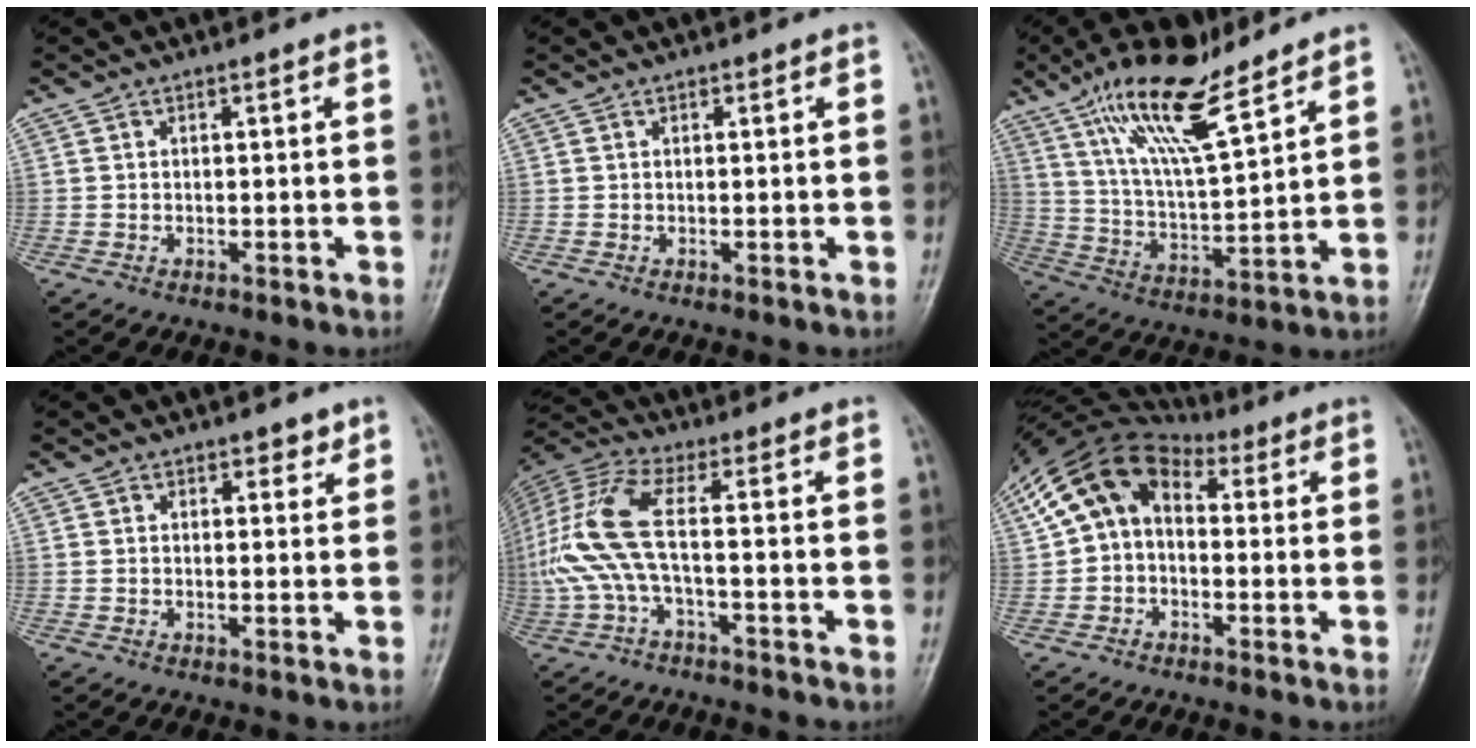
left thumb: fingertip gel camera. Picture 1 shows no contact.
{"total": 0.0}
{"total": 15.7, "force": [10.6, 4.1, 10.8], "torque": [-0.185, -0.047, 0.203]}
{"total": 2.3, "force": [1.6, 1.4, 0.8], "torque": [0.009, -0.008, 0.019]}
{"total": 11.5, "force": [-1.5, 2.9, 11.0], "torque": [-0.278, 0.040, -0.038]}
{"total": 12.9, "force": [2.5, 9.2, 8.8], "torque": [-0.154, 0.046, 0.033]}